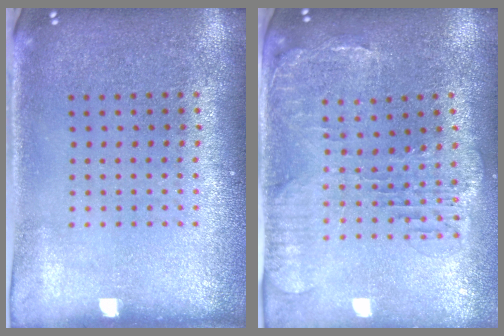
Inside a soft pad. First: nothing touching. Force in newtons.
{"total": 1.5, "press": 1.4, "slide": 0.4}